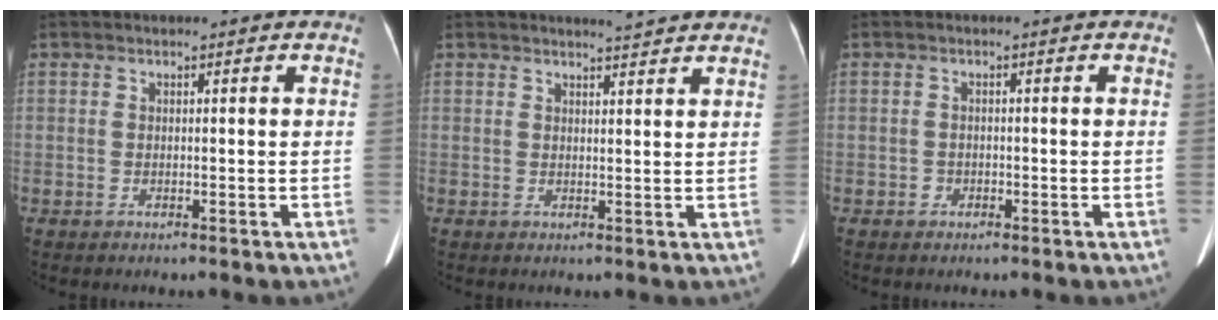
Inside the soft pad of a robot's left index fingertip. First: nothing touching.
{"total": 3.7, "force": [3.5, -0.2, 1.0], "torque": [-0.018, 0.001, 0.041]}
{"total": 1.0, "force": [-0.6, 0.8, 0.1], "torque": [0.000, 0.005, -0.013]}